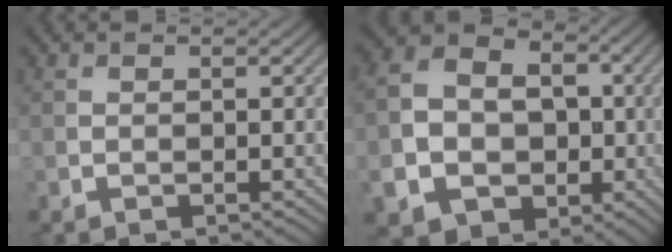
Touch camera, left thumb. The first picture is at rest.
{"total": 12.3, "force": [-3.0, 10.4, 5.8], "torque": [-0.147, -0.045, -0.068]}